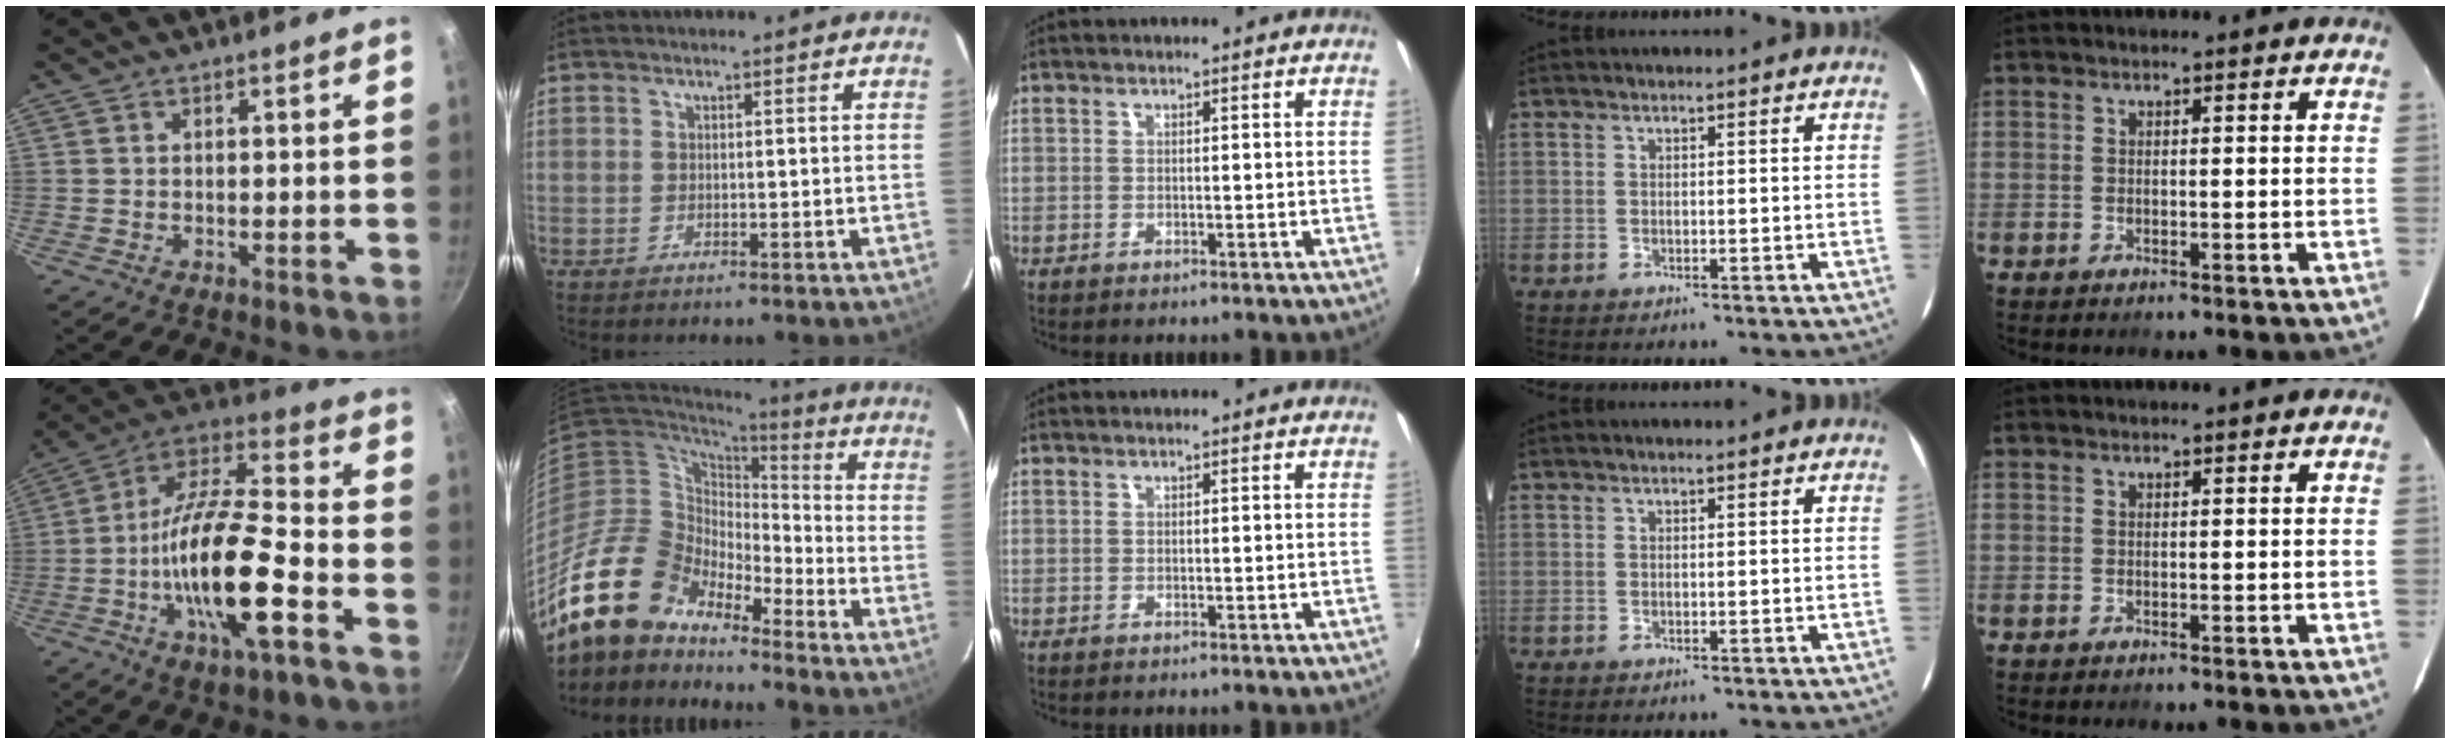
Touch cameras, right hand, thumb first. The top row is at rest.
{"thumb": {"total": 20.2, "force": [-6.8, 6.3, 18.0], "torque": [-0.319, 0.034, -0.136]}, "index": {"total": 15.3, "force": [-13.3, 6.6, 4.0], "torque": [-0.080, 0.016, -0.251]}}